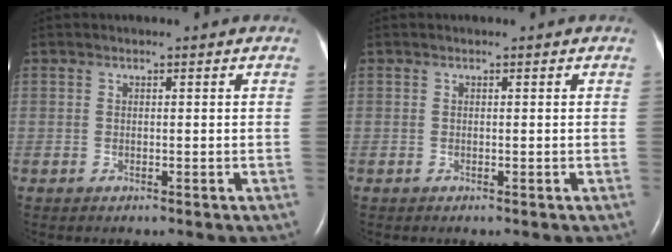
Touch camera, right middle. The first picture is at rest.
{"total": 0.0}